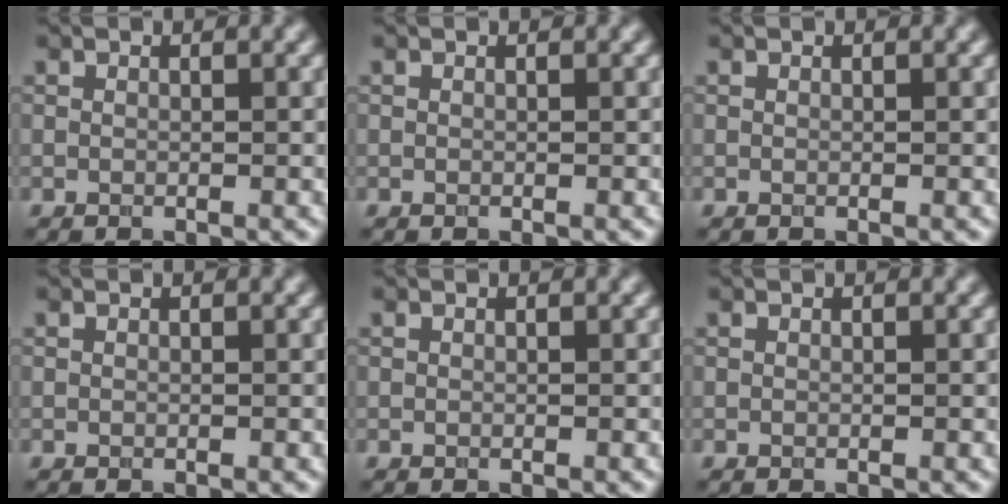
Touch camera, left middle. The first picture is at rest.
{"total": 0.0}
{"total": 0.0}
{"total": 0.0}
{"total": 0.0}
{"total": 0.0}